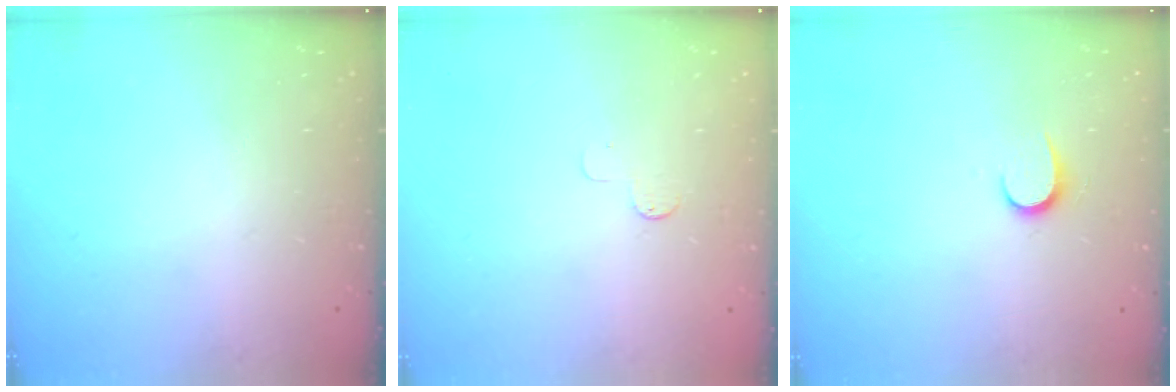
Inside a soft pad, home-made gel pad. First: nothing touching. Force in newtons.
{"total": 2.6, "press": 2.6, "slide": 0.3}
{"total": 5.6, "press": 5.5, "slide": 0.6}